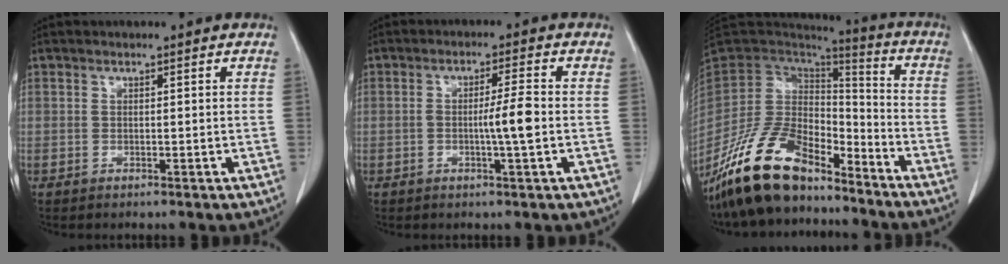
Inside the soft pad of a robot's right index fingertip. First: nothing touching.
{"total": 4.6, "force": [-0.8, -0.2, 4.5], "torque": [-0.078, 0.000, -0.014]}
{"total": 16.7, "force": [-13.1, 6.6, 7.9], "torque": [-0.149, 0.024, -0.241]}